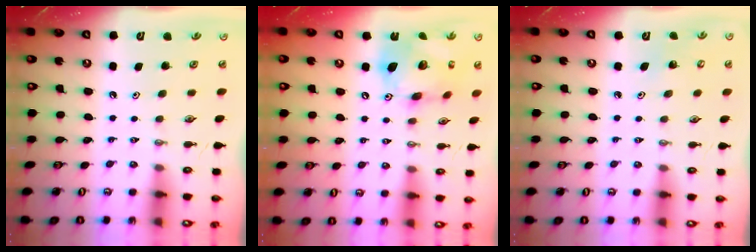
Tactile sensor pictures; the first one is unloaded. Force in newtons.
{"total": 17.0, "press": 16.9, "slide": 2.0}
{"total": 2.5, "press": 2.5, "slide": 0.2}